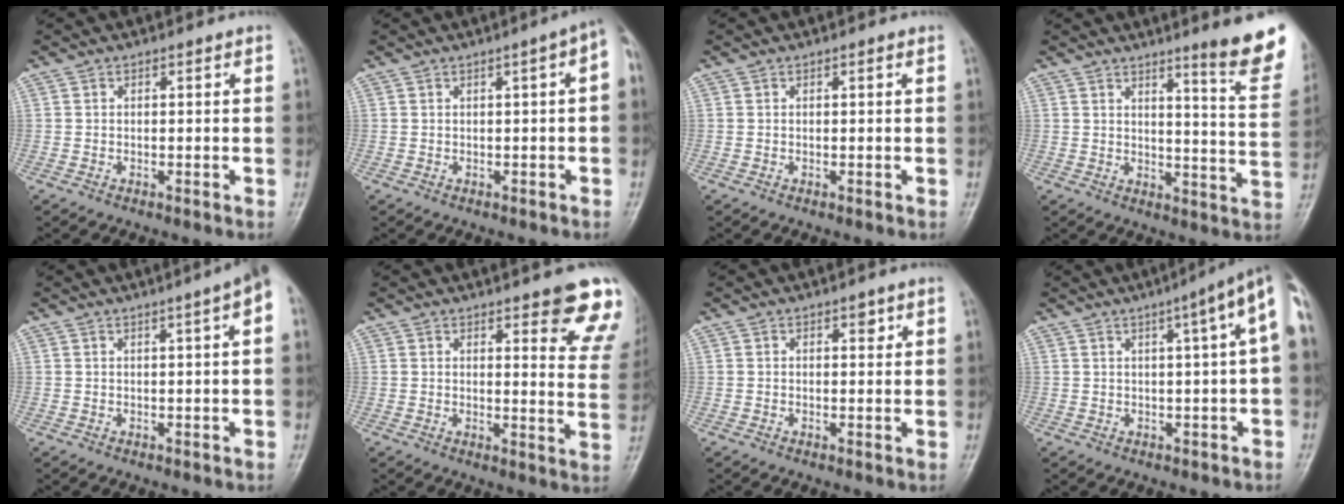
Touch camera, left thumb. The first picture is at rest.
{"total": 3.7, "force": [0.3, 0.7, 3.6], "torque": [-0.038, 0.017, -0.004]}
{"total": 0.0}
{"total": 13.5, "force": [9.8, 1.0, 9.2], "torque": [-0.093, -0.072, 0.118]}
{"total": 4.5, "force": [1.6, 0.1, 4.2], "torque": [-0.050, 0.010, 0.018]}
{"total": 12.9, "force": [9.2, 3.3, 8.4], "torque": [-0.056, -0.050, 0.092]}
{"total": 1.3, "force": [0.7, 0.6, 0.9], "torque": [-0.001, 0.000, 0.008]}
{"total": 8.3, "force": [2.2, 0.7, 7.9], "torque": [-0.099, 0.025, 0.020]}